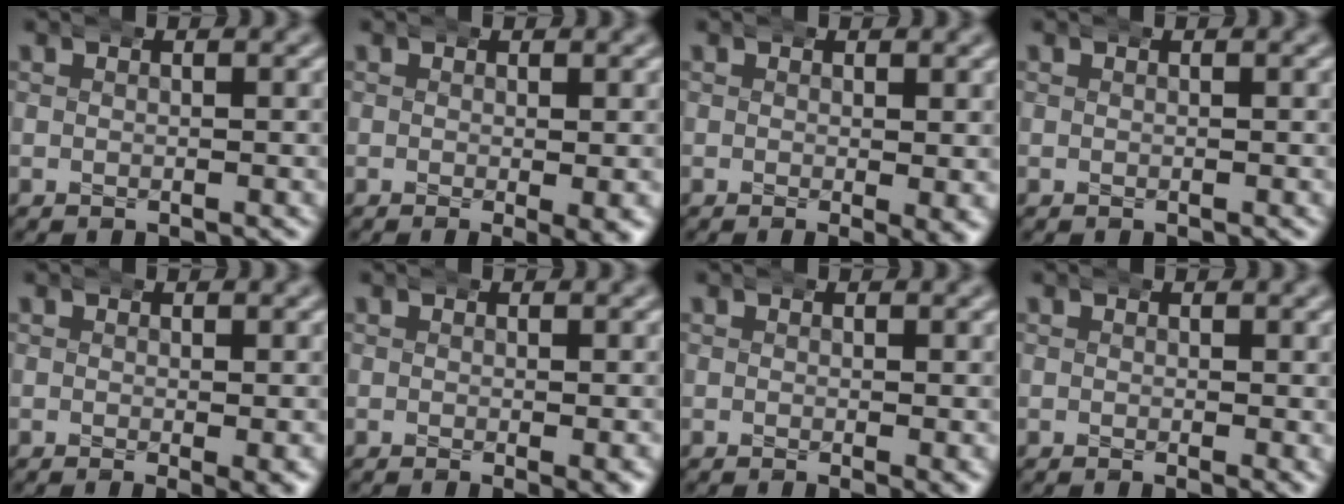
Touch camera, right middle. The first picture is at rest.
{"total": 2.1, "force": [-0.2, 0.0, 2.0], "torque": [-0.029, -0.005, -0.002]}
{"total": 1.7, "force": [0.1, 0.0, 1.7], "torque": [-0.024, -0.006, 0.004]}
{"total": 0.0}
{"total": 1.7, "force": [-0.1, 0.0, 1.7], "torque": [-0.023, -0.004, 0.000]}
{"total": 1.3, "force": [0.0, 0.0, 1.3], "torque": [-0.017, -0.001, -0.001]}
{"total": 1.0, "force": [0.1, 0.0, 1.0], "torque": [-0.013, -0.001, 0.002]}
{"total": 0.9, "force": [0.3, 0.0, 0.8], "torque": [-0.009, -0.001, 0.004]}